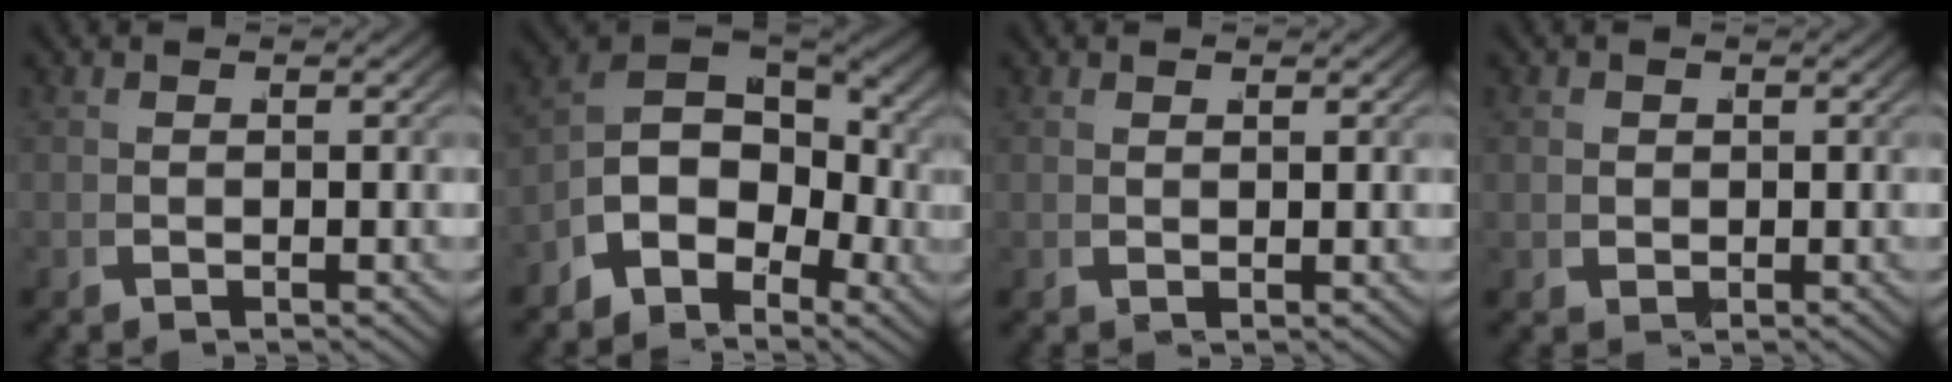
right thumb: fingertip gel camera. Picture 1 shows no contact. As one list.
[{"total": 9.0, "force": [0.4, 6.1, 6.6], "torque": [-0.139, -0.012, 0.004]}, {"total": 0.9, "force": [0.8, 0.1, 0.4], "torque": [-0.007, 0.001, 0.018]}, {"total": 1.4, "force": [0.5, 1.3, 0.4], "torque": [-0.011, -0.003, 0.011]}]